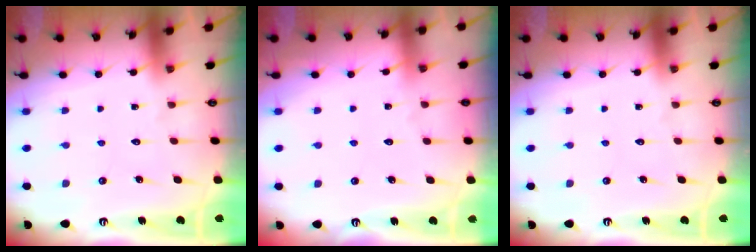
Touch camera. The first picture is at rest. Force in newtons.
{"total": 1.8, "press": 1.8, "slide": 0.3}
{"total": 0.0}